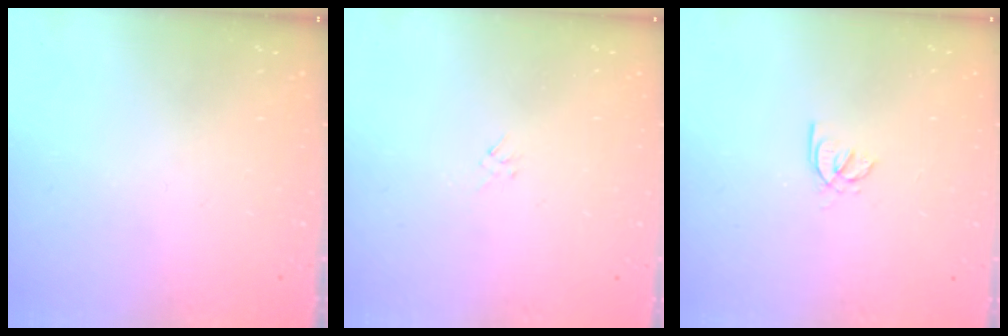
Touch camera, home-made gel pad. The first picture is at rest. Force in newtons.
{"total": 1.8, "press": 1.8, "slide": 0.5}
{"total": 1.8, "press": 1.8, "slide": 0.3}